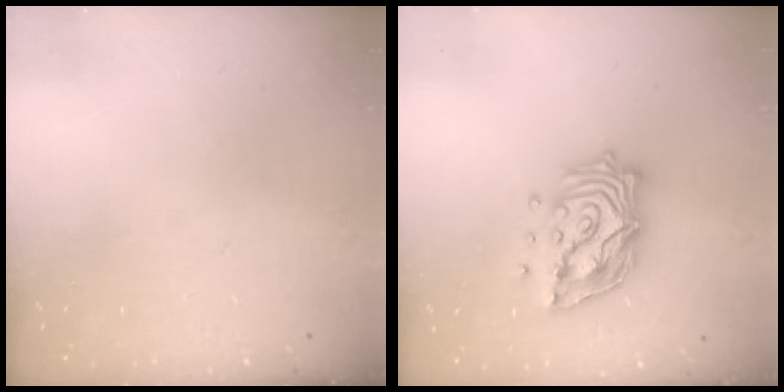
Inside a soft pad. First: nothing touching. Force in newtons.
{"total": 15.3, "press": 15.2, "slide": 1.7}